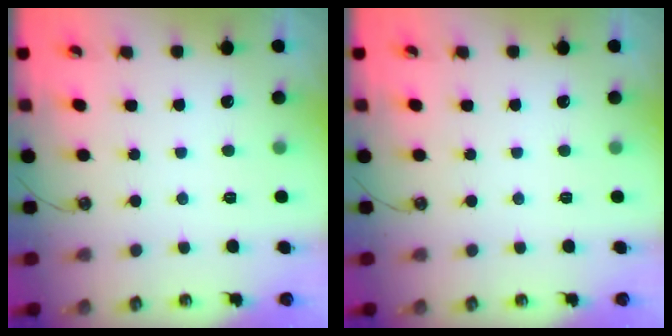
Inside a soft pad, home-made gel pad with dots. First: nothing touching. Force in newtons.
{"total": 0.0}